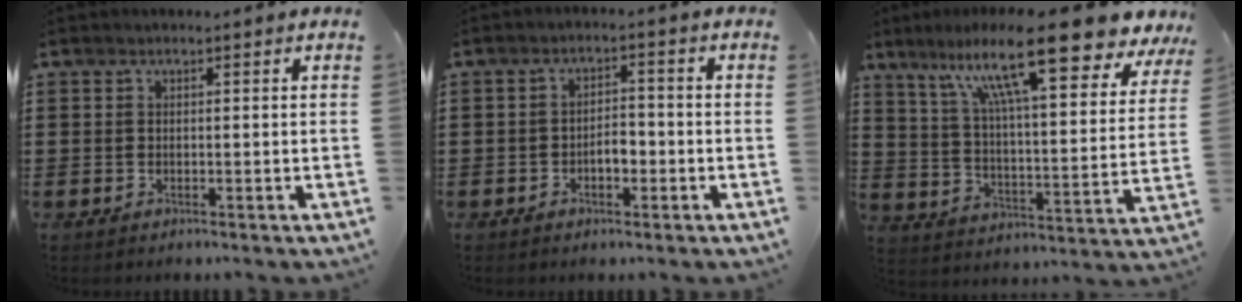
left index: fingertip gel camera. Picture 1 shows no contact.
{"total": 3.0, "force": [-1.1, 1.5, 2.4], "torque": [-0.046, 0.007, -0.023]}
{"total": 17.3, "force": [11.5, 2.4, 12.6], "torque": [-0.236, -0.049, 0.185]}